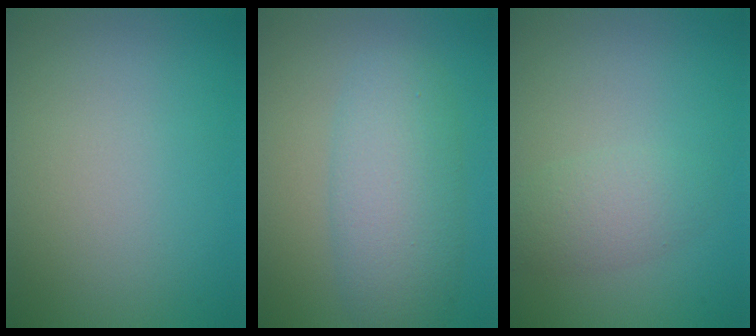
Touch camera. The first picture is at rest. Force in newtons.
{"total": 5.8, "press": 5.8, "slide": 0.2}
{"total": 2.4, "press": 2.4, "slide": 0.1}